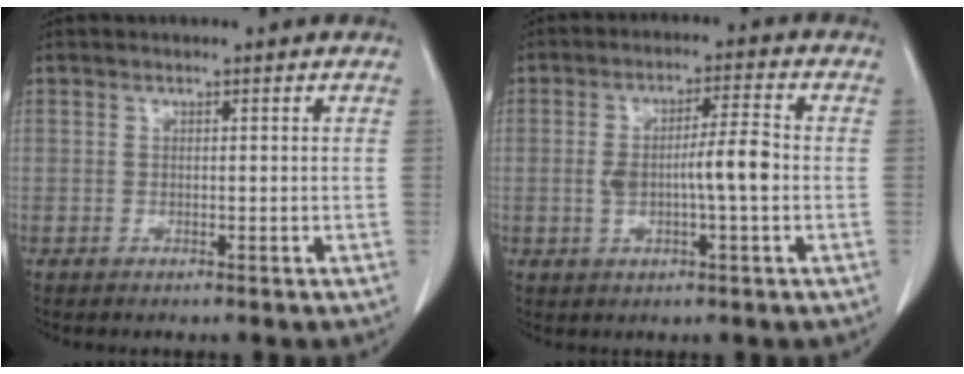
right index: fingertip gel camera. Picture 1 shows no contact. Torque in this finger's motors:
{"motor_torque": [0.42, 0.21, 0.17, 0.06]}